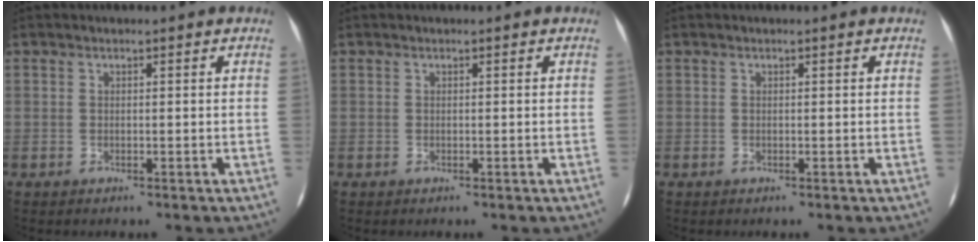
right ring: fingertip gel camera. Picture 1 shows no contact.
{"total": 0.0}
{"total": 0.0}